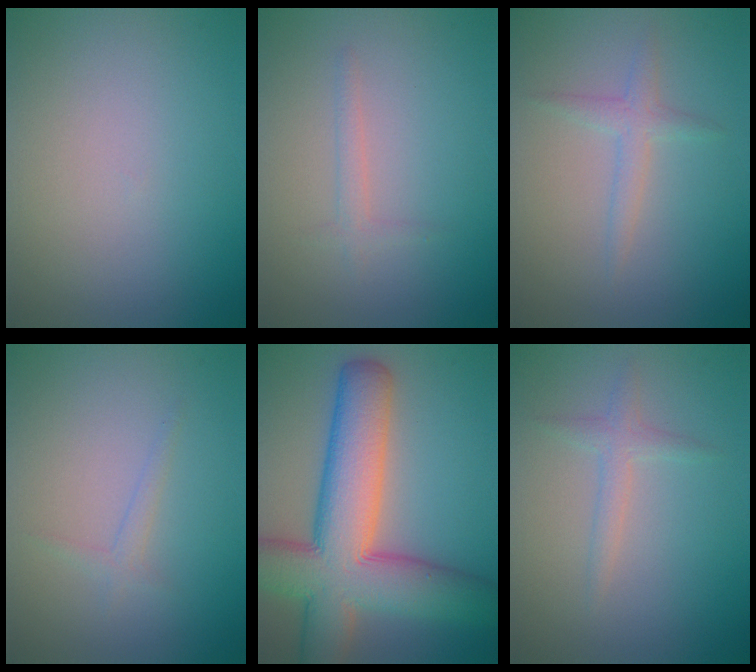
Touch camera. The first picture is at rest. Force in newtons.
{"total": 1.2, "press": 1.2, "slide": 0.0}
{"total": 1.7, "press": 1.7, "slide": 0.1}
{"total": 1.0, "press": 1.0, "slide": 0.1}
{"total": 12.1, "press": 12.1, "slide": 0.6}
{"total": 1.6, "press": 1.6, "slide": 0.0}